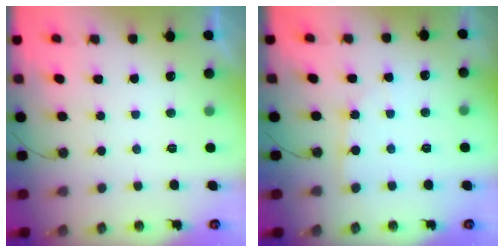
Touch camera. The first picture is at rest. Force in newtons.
{"total": 3.2, "press": 3.1, "slide": 0.4}